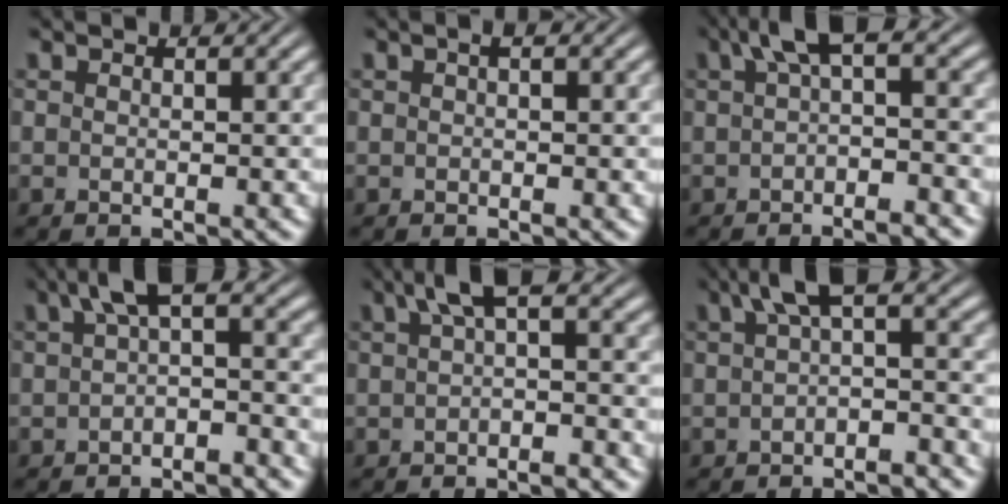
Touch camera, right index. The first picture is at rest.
{"total": 0.6, "force": [0.1, 0.1, 0.6], "torque": [-0.009, 0.003, 0.002]}
{"total": 4.3, "force": [0.4, 0.8, 4.2], "torque": [-0.068, 0.012, 0.000]}
{"total": 4.1, "force": [0.1, 1.3, 3.9], "torque": [-0.062, 0.005, -0.002]}
{"total": 3.7, "force": [0.5, 0.7, 3.6], "torque": [-0.061, 0.011, 0.003]}
{"total": 4.2, "force": [0.1, 1.2, 4.0], "torque": [-0.065, 0.007, -0.002]}